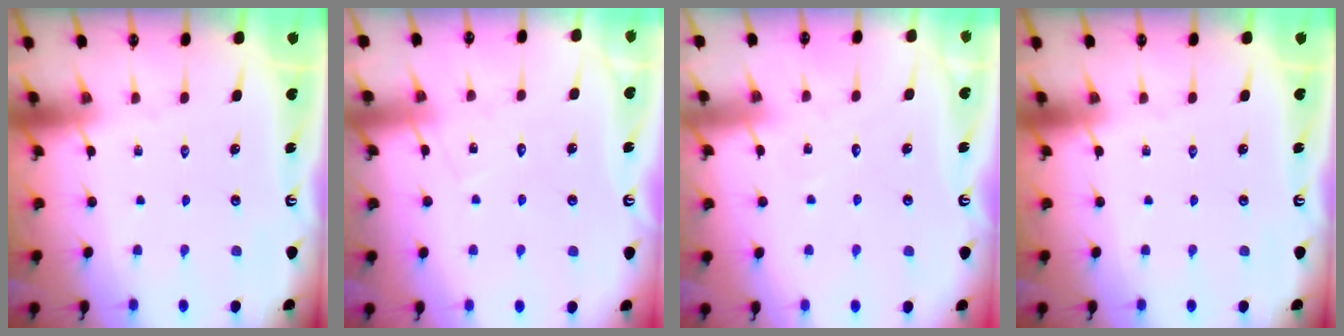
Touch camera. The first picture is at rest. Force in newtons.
{"total": 6.7, "press": 6.7, "slide": 0.5}
{"total": 3.8, "press": 3.7, "slide": 0.4}
{"total": 0.0}